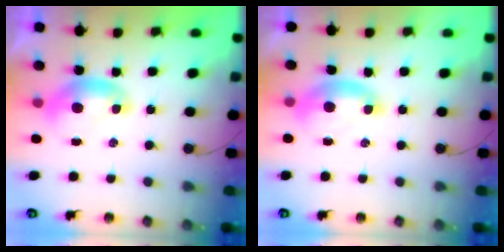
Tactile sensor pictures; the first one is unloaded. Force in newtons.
{"total": 1.7, "press": 1.5, "slide": 0.6}